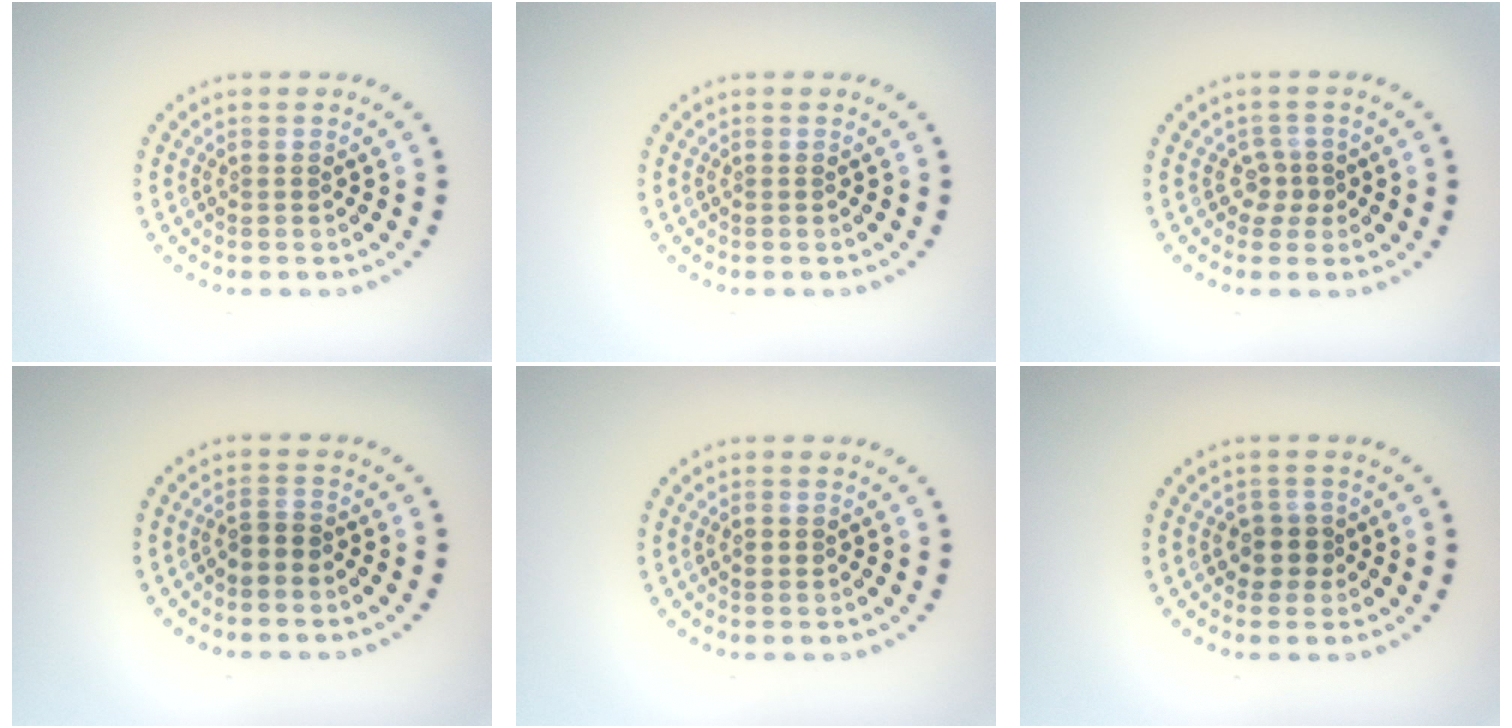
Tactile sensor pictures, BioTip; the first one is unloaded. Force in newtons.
{"total": 0.0}
{"total": 2.0, "press": 1.4, "slide": 1.4}
{"total": 1.2, "press": 1.0, "slide": 0.8}
{"total": 1.0, "press": 1.0, "slide": 0.1}
{"total": 2.1, "press": 1.9, "slide": 1.0}